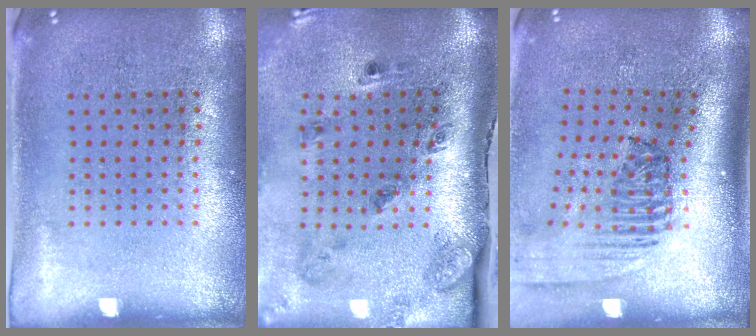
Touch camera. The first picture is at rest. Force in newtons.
{"total": 2.9, "press": 1.8, "slide": 2.3}
{"total": 2.4, "press": 1.7, "slide": 1.8}